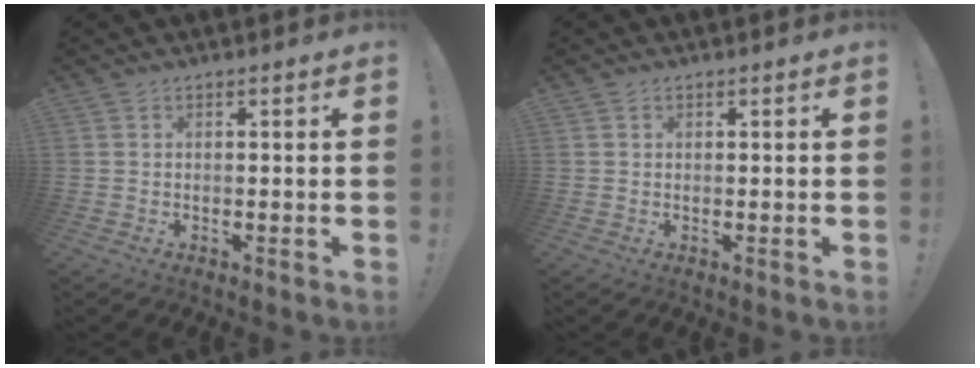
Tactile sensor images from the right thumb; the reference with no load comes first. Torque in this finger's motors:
{"motor_torque": [0.00, -0.20, -0.16, -0.11, 0.03]}